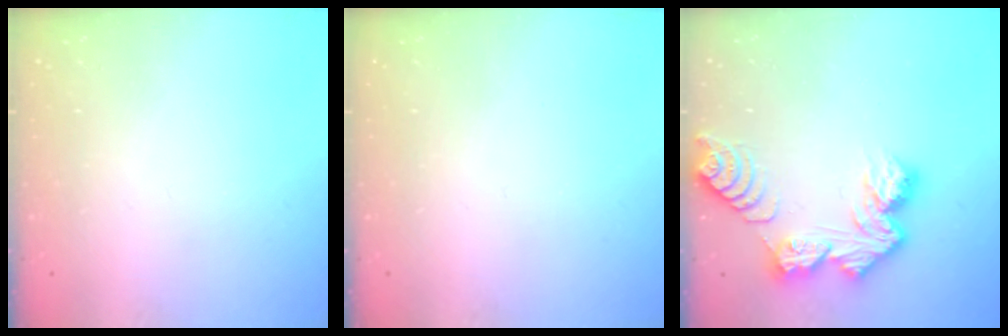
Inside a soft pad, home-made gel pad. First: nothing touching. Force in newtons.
{"total": 0.0}
{"total": 10.8, "press": 10.7, "slide": 1.1}